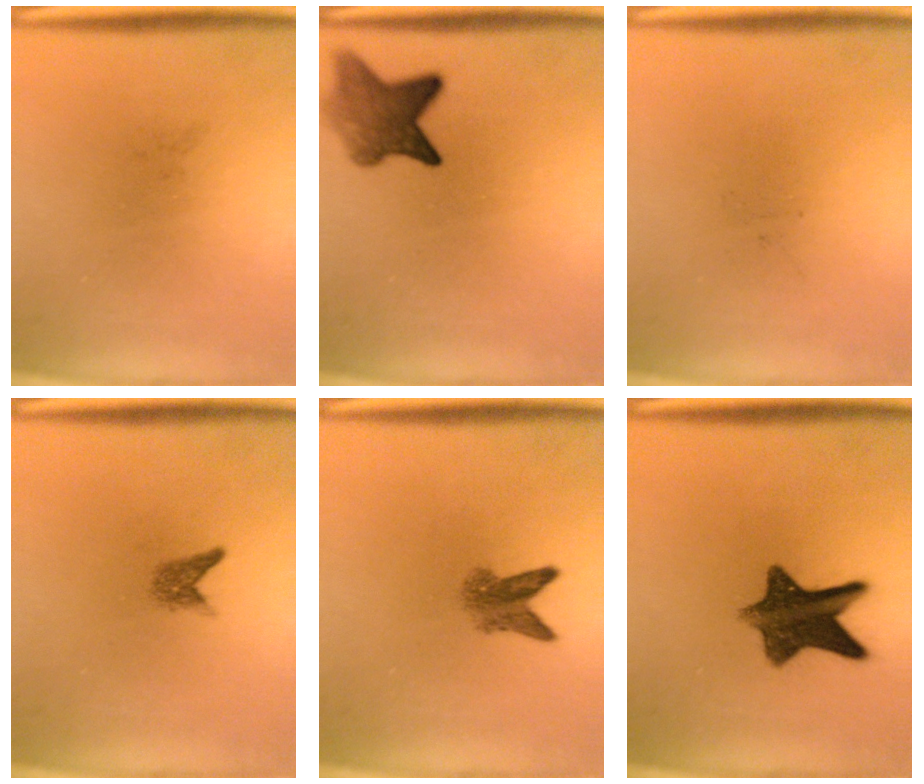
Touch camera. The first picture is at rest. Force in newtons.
{"total": 6.2}
{"total": 0.0}
{"total": 1.5}
{"total": 3.3}
{"total": 10.6}